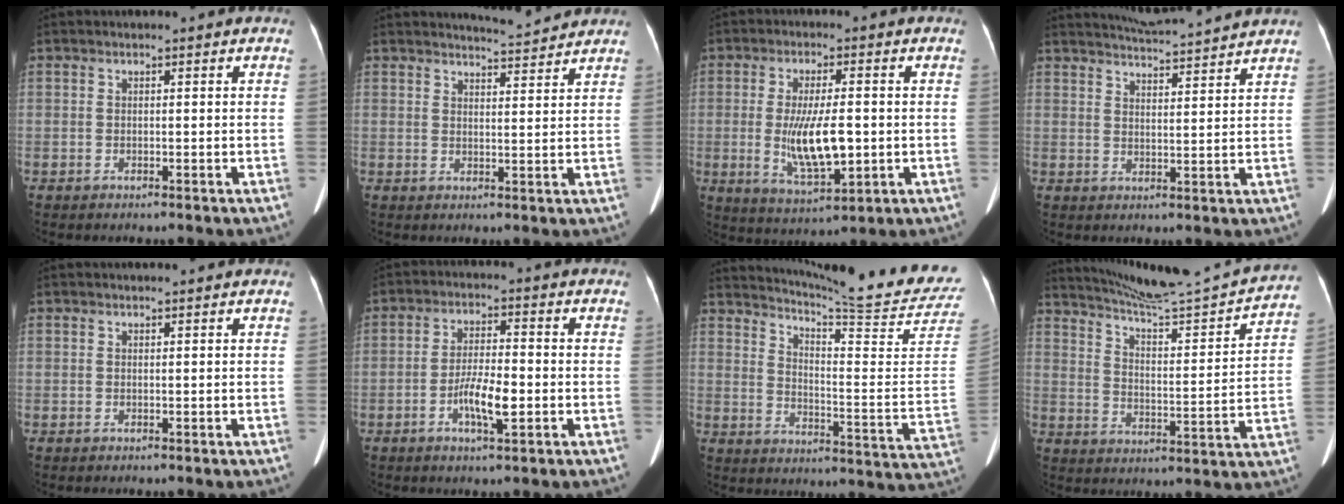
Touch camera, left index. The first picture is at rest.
{"total": 4.8, "force": [4.8, -0.1, 0.3], "torque": [-0.018, -0.004, 0.061]}
{"total": 9.7, "force": [-1.1, 2.7, 9.2], "torque": [-0.181, -0.017, -0.012]}
{"total": 9.7, "force": [9.3, -0.7, 2.8], "torque": [-0.056, 0.013, 0.130]}
{"total": 0.5, "force": [0.5, 0.0, 0.2], "torque": [-0.007, 0.004, 0.004]}
{"total": 6.1, "force": [-2.1, 1.3, 5.5], "torque": [-0.108, -0.003, -0.040]}
{"total": 21.3, "force": [19.6, -2.5, 7.9], "torque": [-0.138, -0.135, 0.249]}
{"total": 20.3, "force": [19.1, -0.4, 6.9], "torque": [-0.115, -0.047, 0.265]}